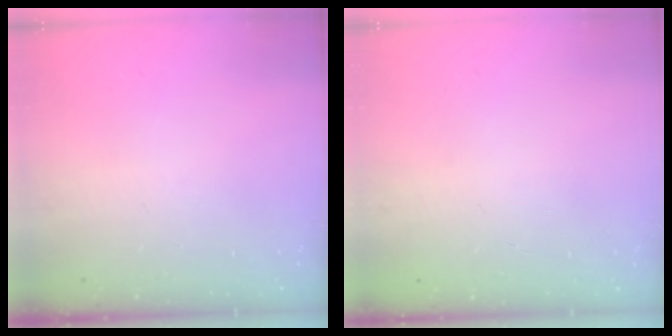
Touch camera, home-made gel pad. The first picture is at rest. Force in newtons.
{"total": 0.0}